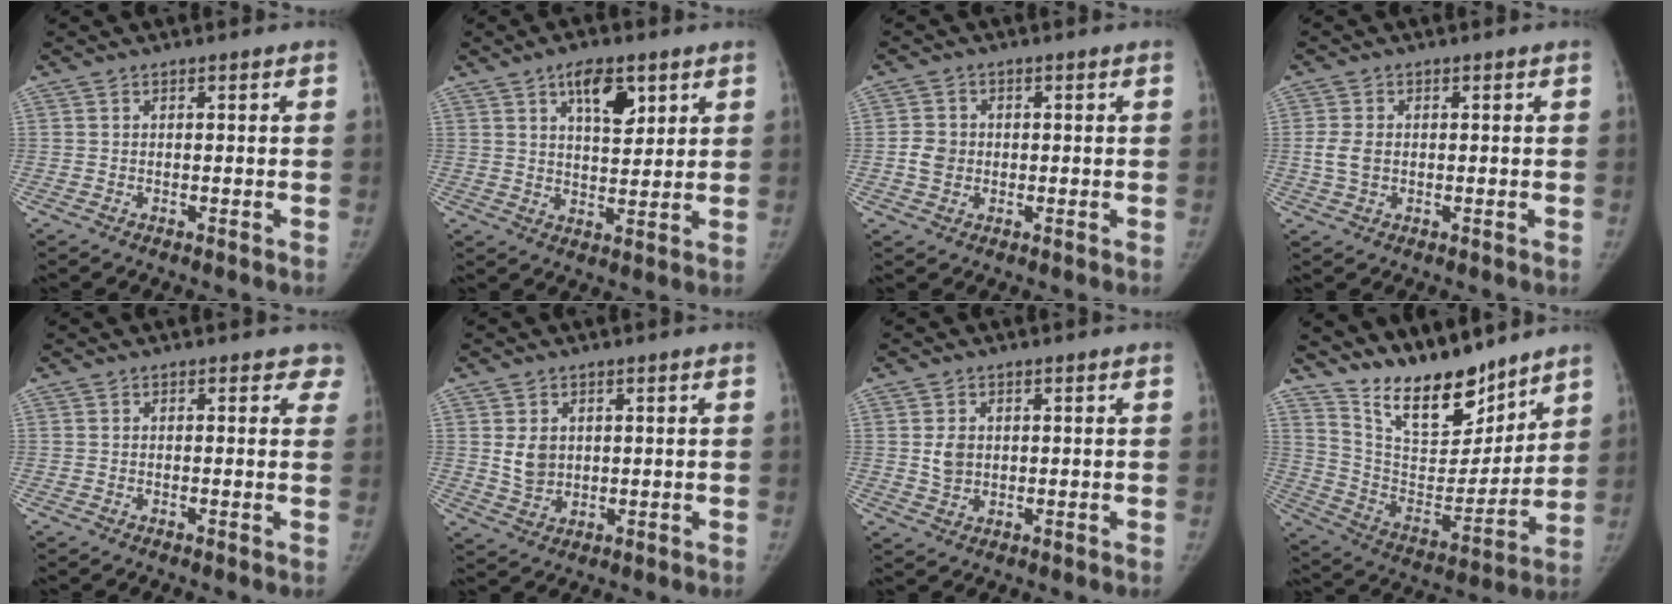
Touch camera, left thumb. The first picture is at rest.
{"total": 8.1, "force": [4.2, 3.9, 5.8], "torque": [-0.061, -0.029, 0.066]}
{"total": 3.6, "force": [-0.4, 3.3, 1.4], "torque": [-0.011, 0.001, -0.007]}
{"total": 3.5, "force": [-0.1, 2.6, 2.4], "torque": [-0.047, -0.003, 0.000]}
{"total": 3.0, "force": [2.5, 1.7, 0.6], "torque": [0.031, -0.009, 0.007]}
{"total": 4.7, "force": [1.1, 3.8, 2.6], "torque": [-0.025, -0.019, 0.030]}
{"total": 3.4, "force": [0.4, 2.8, 1.9], "torque": [-0.018, -0.010, 0.014]}
{"total": 18.8, "force": [15.5, 6.9, 8.2], "torque": [-0.086, -0.106, 0.274]}